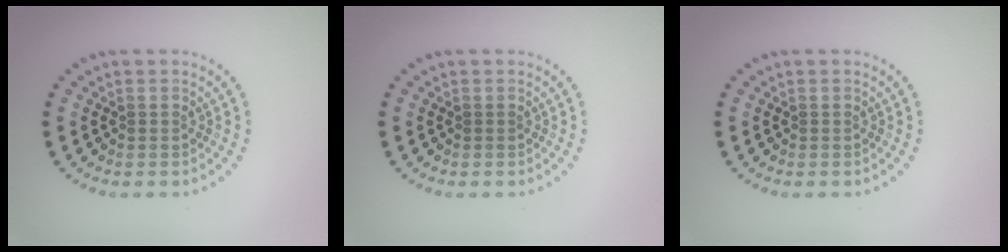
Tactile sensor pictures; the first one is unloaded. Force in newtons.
{"total": 0.0}
{"total": 0.0}